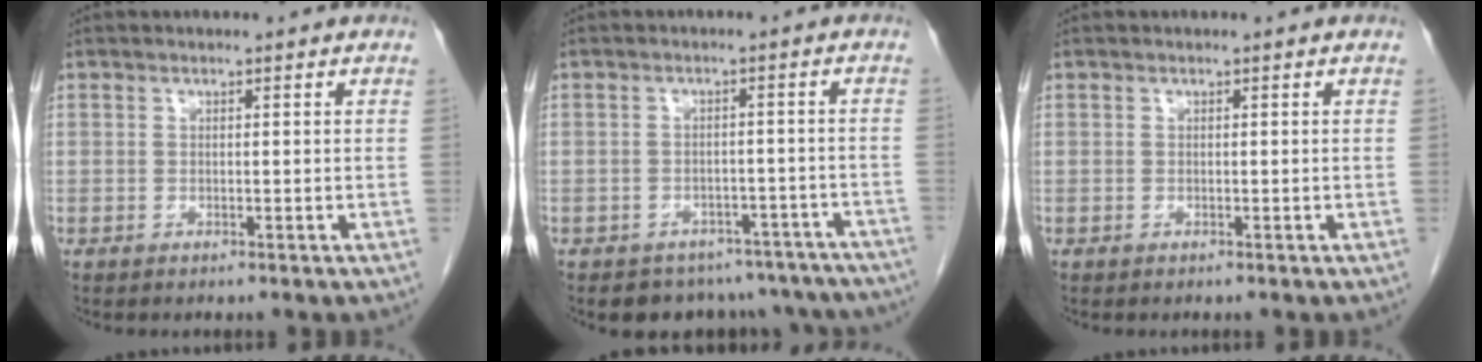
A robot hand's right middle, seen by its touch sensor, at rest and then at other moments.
{"total": 13.7, "force": [-11.5, 7.0, 2.6], "torque": [-0.025, 0.026, -0.117]}
{"total": 0.0}